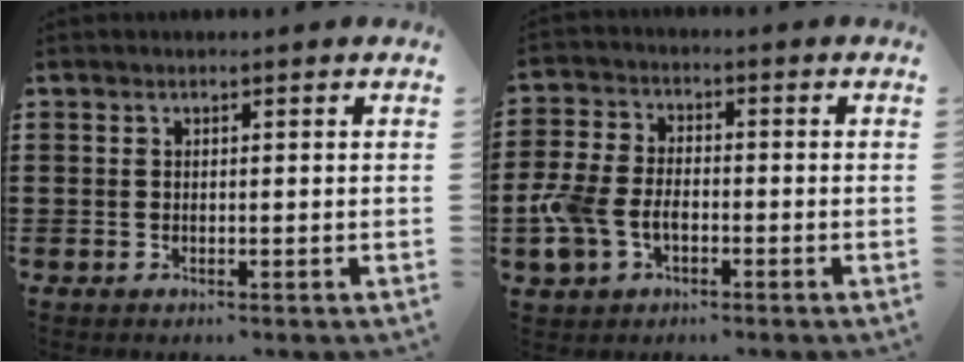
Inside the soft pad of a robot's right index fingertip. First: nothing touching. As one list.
[{"total": 5.9, "force": [-2.2, 3.7, 4.0], "torque": [-0.113, -0.002, -0.050]}]